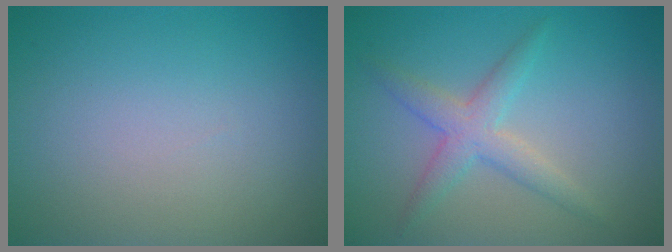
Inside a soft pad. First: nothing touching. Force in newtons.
{"total": 3.0, "press": 3.0, "slide": 0.1}